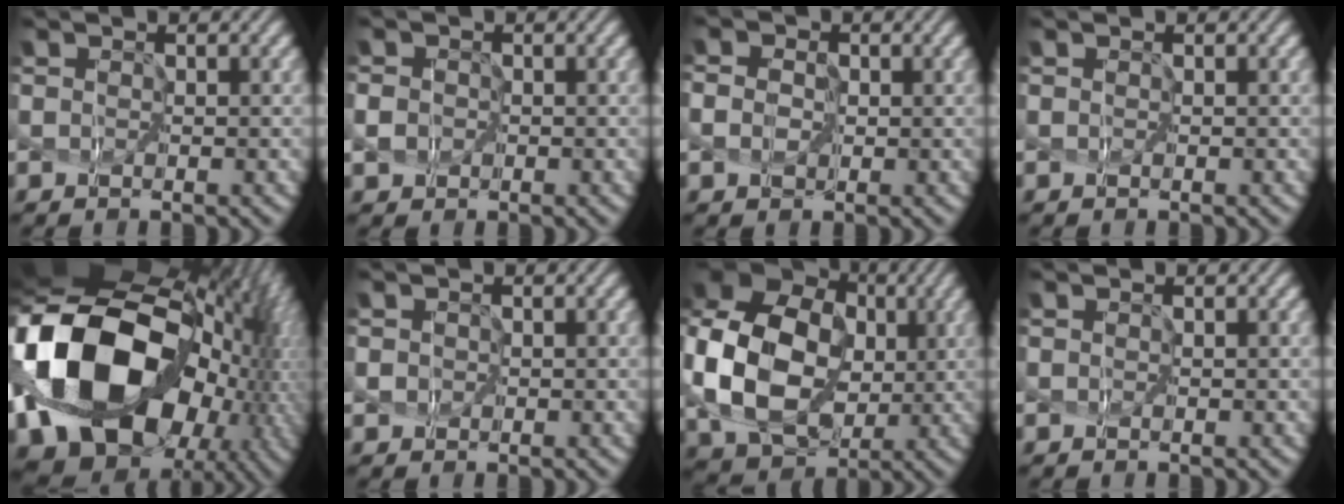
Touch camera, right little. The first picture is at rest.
{"total": 4.3, "force": [-1.2, 3.9, 1.4], "torque": [-0.045, 0.002, -0.037]}
{"total": 2.3, "force": [-0.1, 1.9, 1.2], "torque": [-0.021, 0.008, -0.005]}
{"total": 0.0}
{"total": 21.5, "force": [-2.6, 15.2, 15.0], "torque": [-0.332, -0.025, -0.023]}
{"total": 2.6, "force": [0.1, 2.5, 0.8], "torque": [-0.003, 0.026, -0.024]}
{"total": 12.4, "force": [0.5, 9.4, 8.0], "torque": [-0.197, -0.002, 0.020]}
{"total": 0.0}